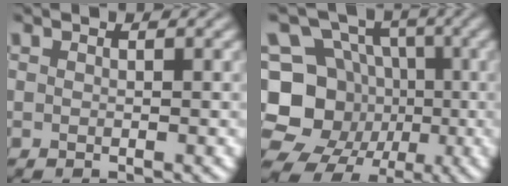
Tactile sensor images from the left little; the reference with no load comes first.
{"total": 11.7, "force": [-1.8, 10.5, 4.8], "torque": [-0.096, -0.013, -0.055]}